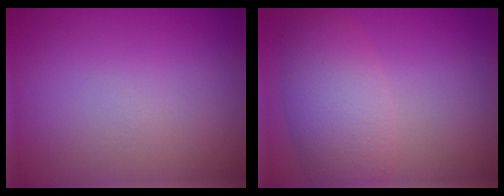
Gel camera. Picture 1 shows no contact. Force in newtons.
{"total": 5.5, "press": 5.5, "slide": 0.2}